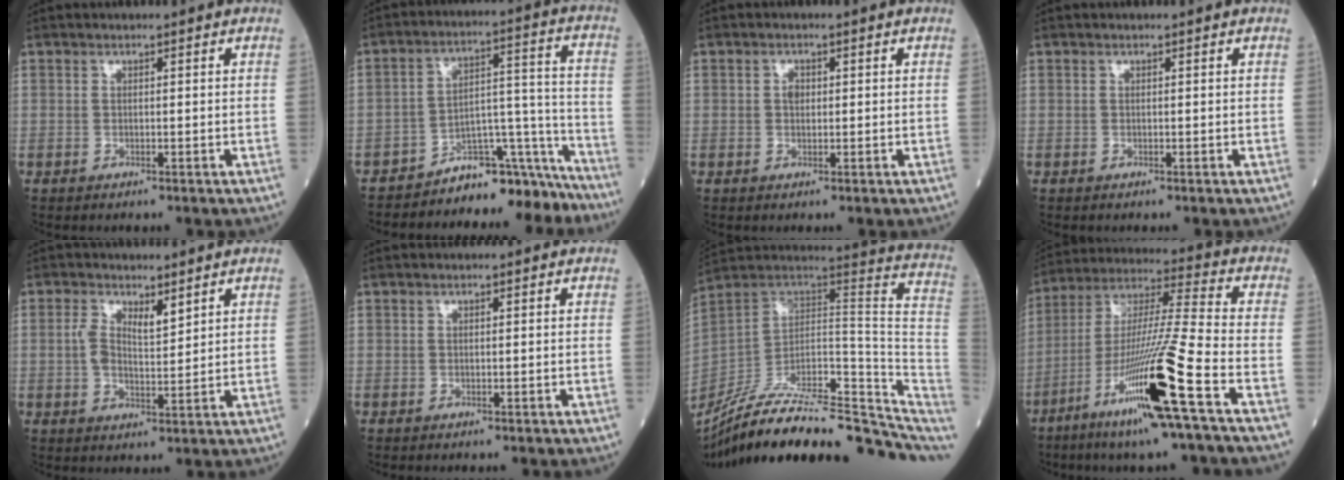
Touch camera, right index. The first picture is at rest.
{"total": 12.5, "force": [-12.2, 2.7, 1.1], "torque": [0.023, 0.081, -0.187]}
{"total": 1.2, "force": [0.3, 0.9, 0.8], "torque": [-0.015, 0.002, 0.005]}
{"total": 0.0}
{"total": 4.7, "force": [2.2, 1.8, 3.7], "torque": [-0.071, 0.009, 0.042]}
{"total": 0.0}
{"total": 29.5, "force": [-24.4, 6.3, 15.4], "torque": [-0.190, 0.002, -0.363]}
{"total": 18.3, "force": [-8.3, -1.4, 16.2], "torque": [-0.334, -0.035, -0.157]}